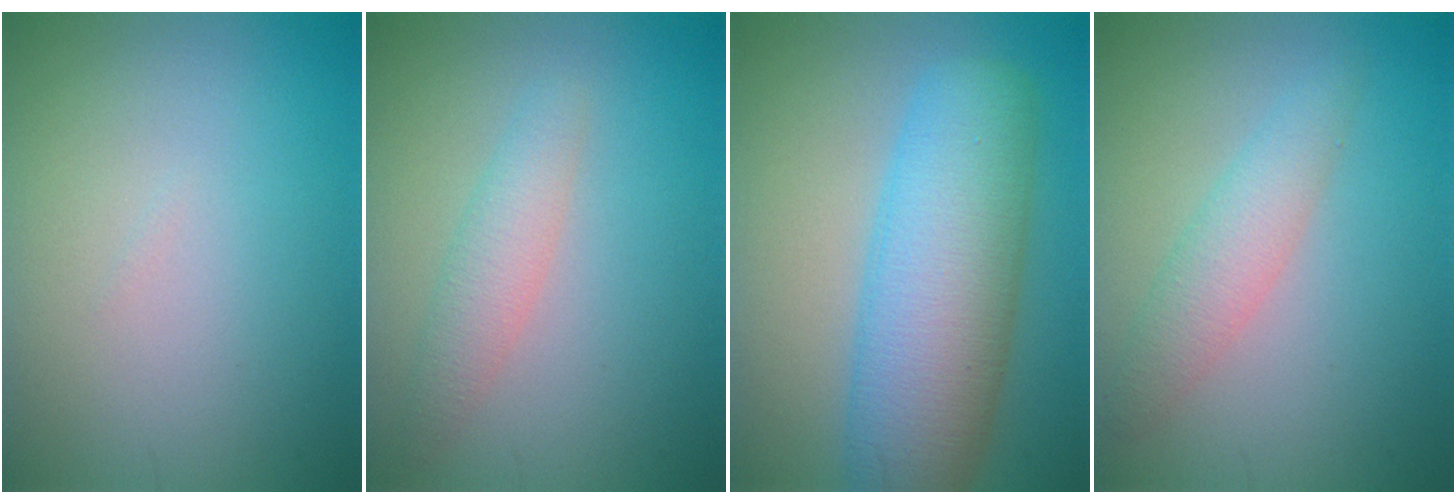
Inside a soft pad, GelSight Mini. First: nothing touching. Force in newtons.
{"total": 2.6, "press": 2.6, "slide": 0.2}
{"total": 9.7, "press": 9.7, "slide": 0.2}
{"total": 2.8, "press": 2.8, "slide": 0.0}